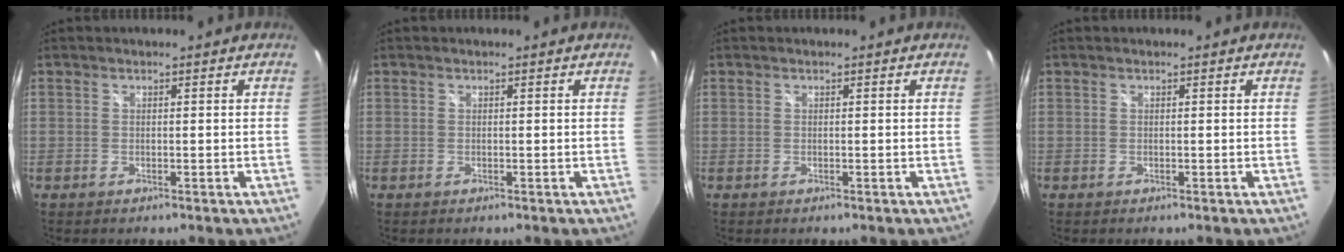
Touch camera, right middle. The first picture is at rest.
{"total": 0.0}
{"total": 0.0}
{"total": 0.0}